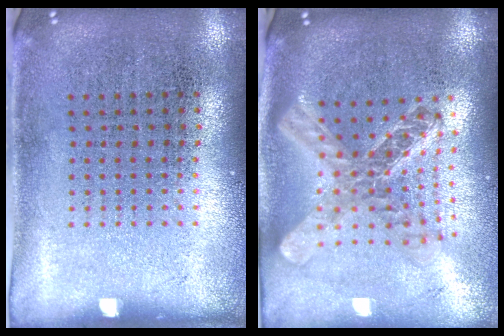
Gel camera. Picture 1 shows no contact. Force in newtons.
{"total": 2.4, "press": 1.9, "slide": 1.4}